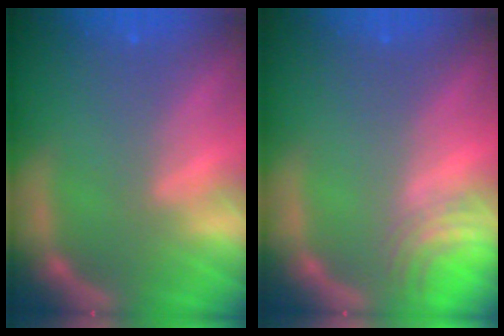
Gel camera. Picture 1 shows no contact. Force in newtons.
{"total": 3.0}